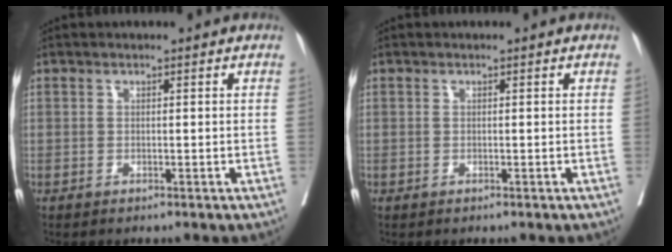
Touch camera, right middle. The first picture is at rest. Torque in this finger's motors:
{"motor_torque": [-0.22, -0.05, 0.04, 0.00]}